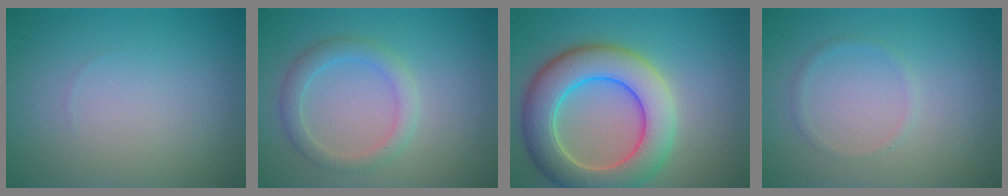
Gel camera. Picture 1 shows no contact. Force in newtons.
{"total": 2.6, "press": 2.6, "slide": 0.2}
{"total": 8.7, "press": 8.7, "slide": 0.5}
{"total": 0.7, "press": 0.7, "slide": 0.1}